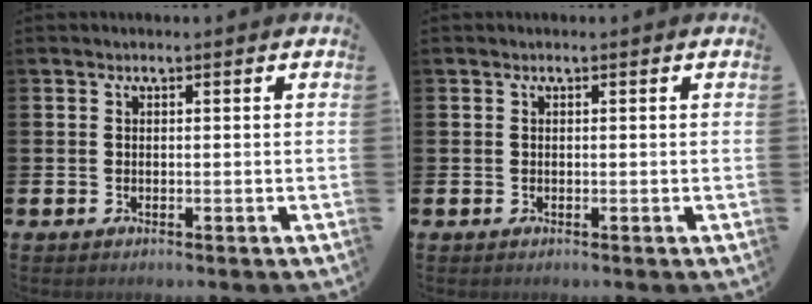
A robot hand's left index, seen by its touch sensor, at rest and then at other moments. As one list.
[{"total": 0.0}]